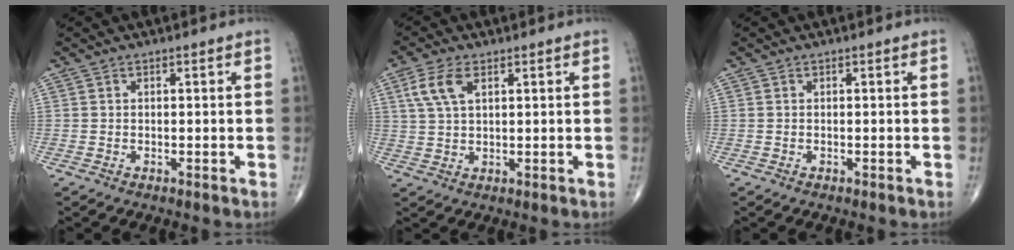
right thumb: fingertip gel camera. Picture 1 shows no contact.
{"total": 6.1, "force": [2.5, 3.0, 4.7], "torque": [-0.106, 0.003, 0.054]}
{"total": 0.0}